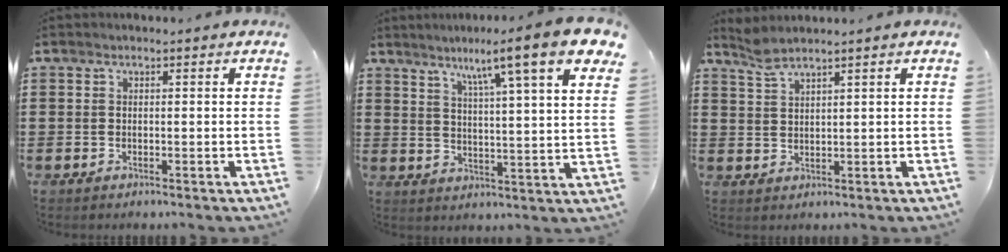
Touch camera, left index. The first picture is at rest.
{"total": 10.5, "force": [7.3, 0.4, 7.5], "torque": [-0.137, -0.040, 0.109]}
{"total": 2.8, "force": [2.4, 0.2, 1.4], "torque": [-0.034, 0.001, 0.045]}